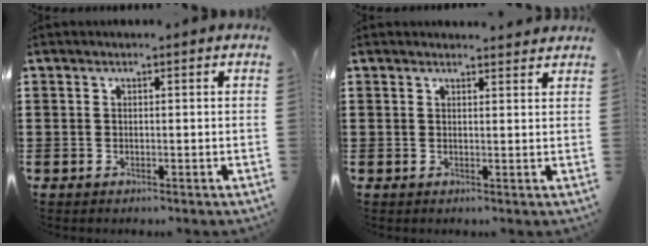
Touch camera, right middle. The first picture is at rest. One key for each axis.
{"total": 1.5, "fx": 1.5, "fy": 0.0, "fz": 0.0, "tx": 0.005, "ty": -0.003, "tz": 0.027}